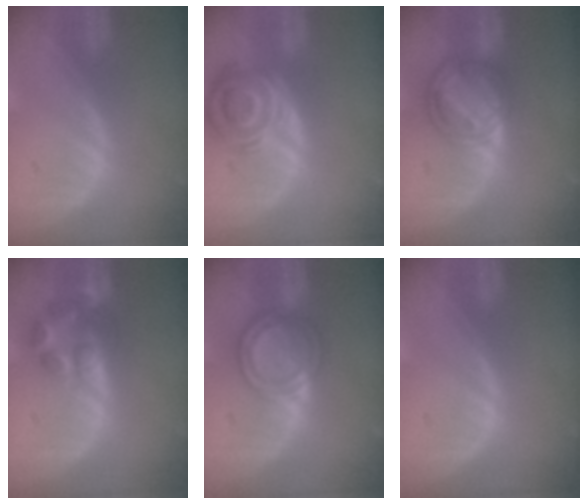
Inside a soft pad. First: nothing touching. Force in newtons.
{"total": 8.2, "press": 7.3, "slide": 3.8}
{"total": 8.2, "press": 7.1, "slide": 4.1}
{"total": 6.9, "press": 5.9, "slide": 3.6}
{"total": 6.2, "press": 5.4, "slide": 3.0}
{"total": 0.0}